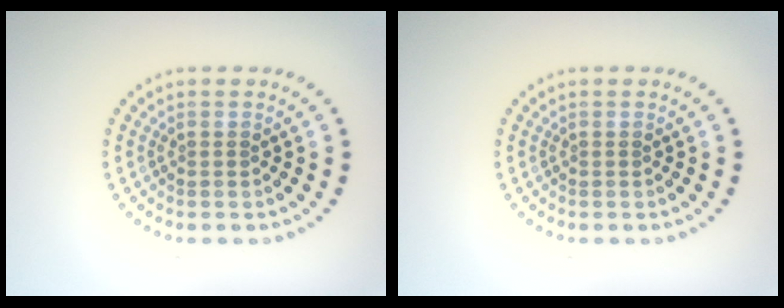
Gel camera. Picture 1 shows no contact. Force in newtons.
{"total": 0.0}